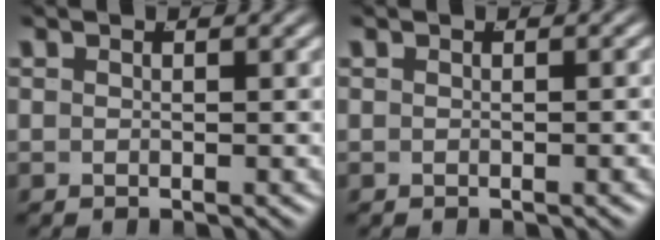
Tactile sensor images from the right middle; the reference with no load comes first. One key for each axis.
{"total": 0.0}